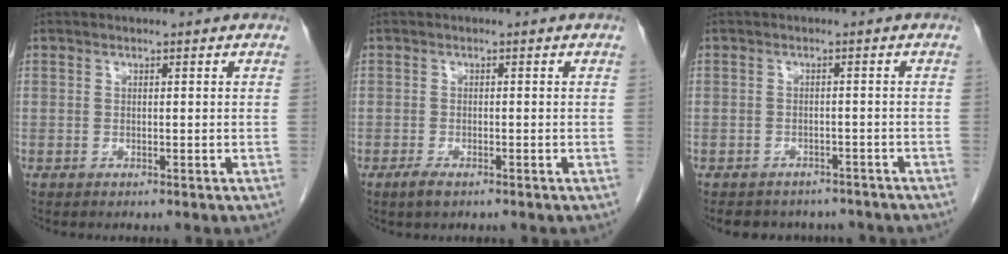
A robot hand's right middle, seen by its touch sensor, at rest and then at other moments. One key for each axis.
{"total": 1.9, "fx": -1.2, "fy": 0.5, "fz": 1.3, "tx": -0.031, "ty": -0.004, "tz": -0.023}
{"total": 8.5, "fx": -7.5, "fy": 3.8, "fz": 1.5, "tx": -0.017, "ty": 0.010, "tz": -0.083}